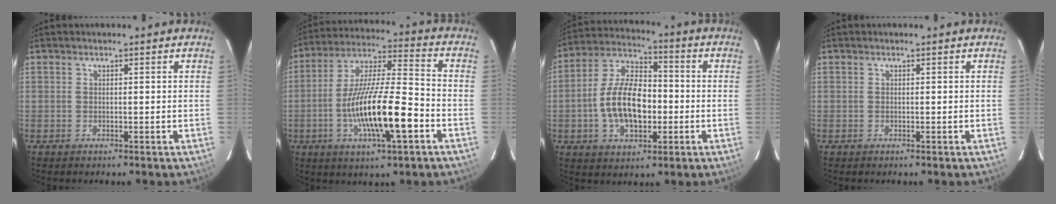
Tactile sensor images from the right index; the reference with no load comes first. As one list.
[{"total": 17.1, "force": [-5.7, 3.3, 15.8], "torque": [-0.299, -0.005, -0.105]}, {"total": 13.9, "force": [-2.5, 7.5, 11.5], "torque": [-0.225, 0.019, -0.042]}, {"total": 0.0}]